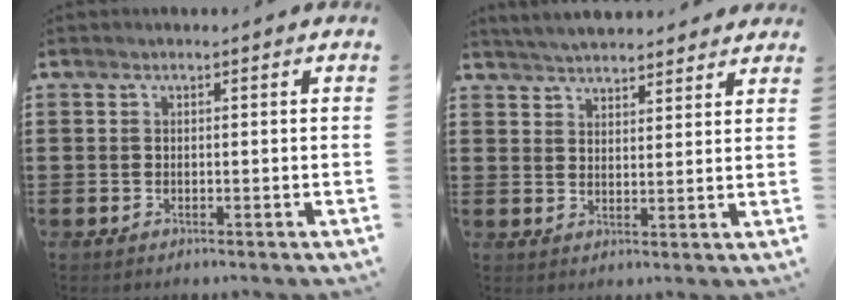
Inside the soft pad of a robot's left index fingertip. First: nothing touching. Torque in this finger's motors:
{"motor_torque": [1.66, -0.47, 0.12, 0.00]}